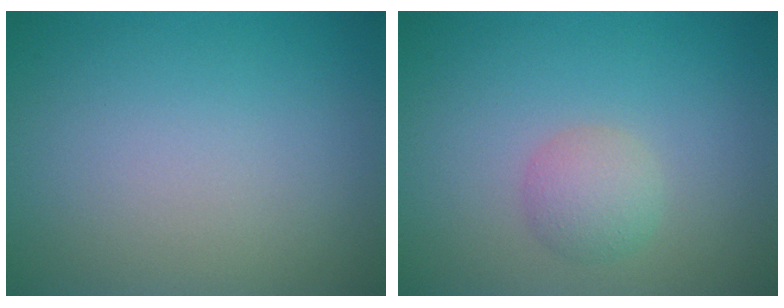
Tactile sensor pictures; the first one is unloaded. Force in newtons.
{"total": 2.1, "press": 2.1, "slide": 0.0}